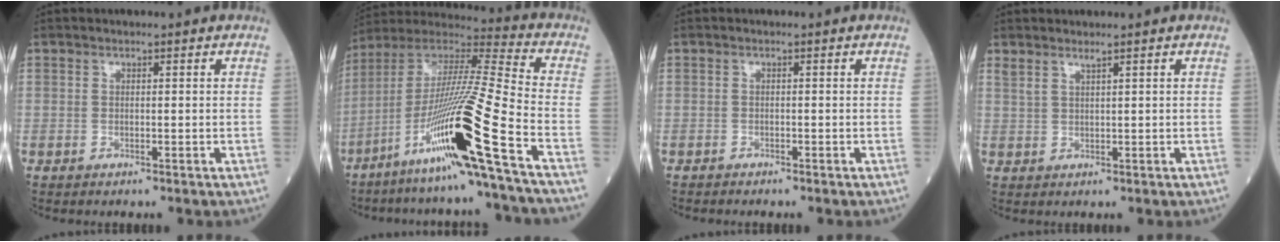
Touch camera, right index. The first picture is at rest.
{"total": 21.1, "force": [-10.0, -1.6, 18.5], "torque": [-0.370, -0.032, -0.194]}
{"total": 0.7, "force": [-0.7, 0.1, 0.0], "torque": [-0.005, -0.001, -0.016]}
{"total": 1.7, "force": [1.5, -0.1, 0.8], "torque": [-0.020, 0.002, 0.034]}